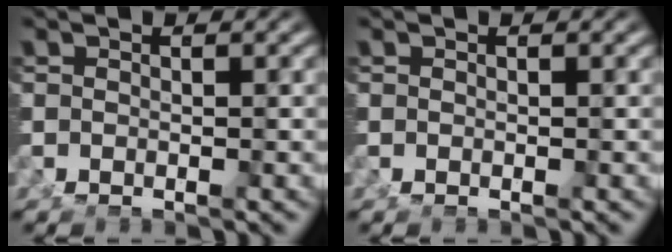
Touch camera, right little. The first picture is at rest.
{"total": 0.0}